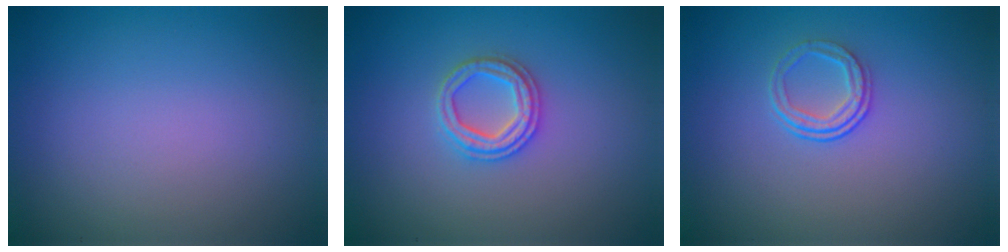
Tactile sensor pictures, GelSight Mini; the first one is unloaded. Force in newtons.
{"total": 2.4, "press": 2.4, "slide": 0.4}
{"total": 2.1, "press": 1.4, "slide": 1.5}